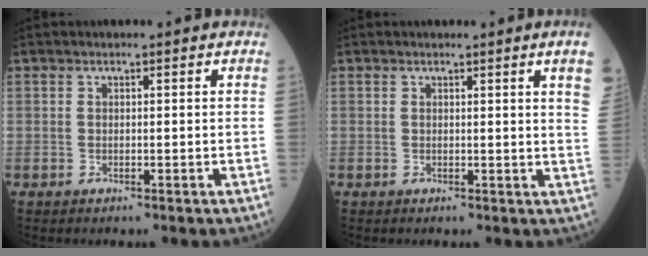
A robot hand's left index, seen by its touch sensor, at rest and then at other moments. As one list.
[{"total": 4.2, "force": [2.6, -0.6, 3.3], "torque": [-0.037, -0.018, 0.013]}]